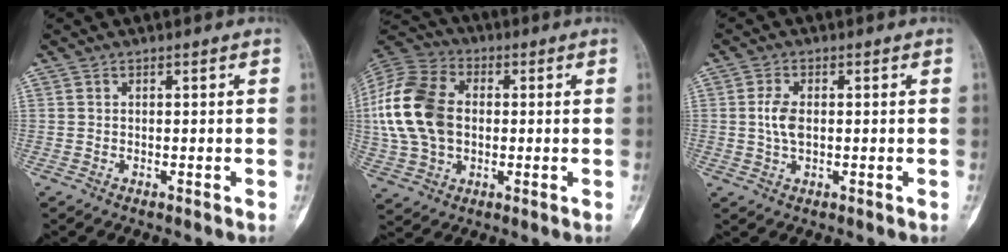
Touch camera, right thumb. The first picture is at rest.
{"total": 18.9, "force": [0.8, 13.0, 13.6], "torque": [-0.282, 0.014, 0.013]}
{"total": 4.2, "force": [0.2, 2.3, 3.5], "torque": [-0.077, 0.001, 0.002]}